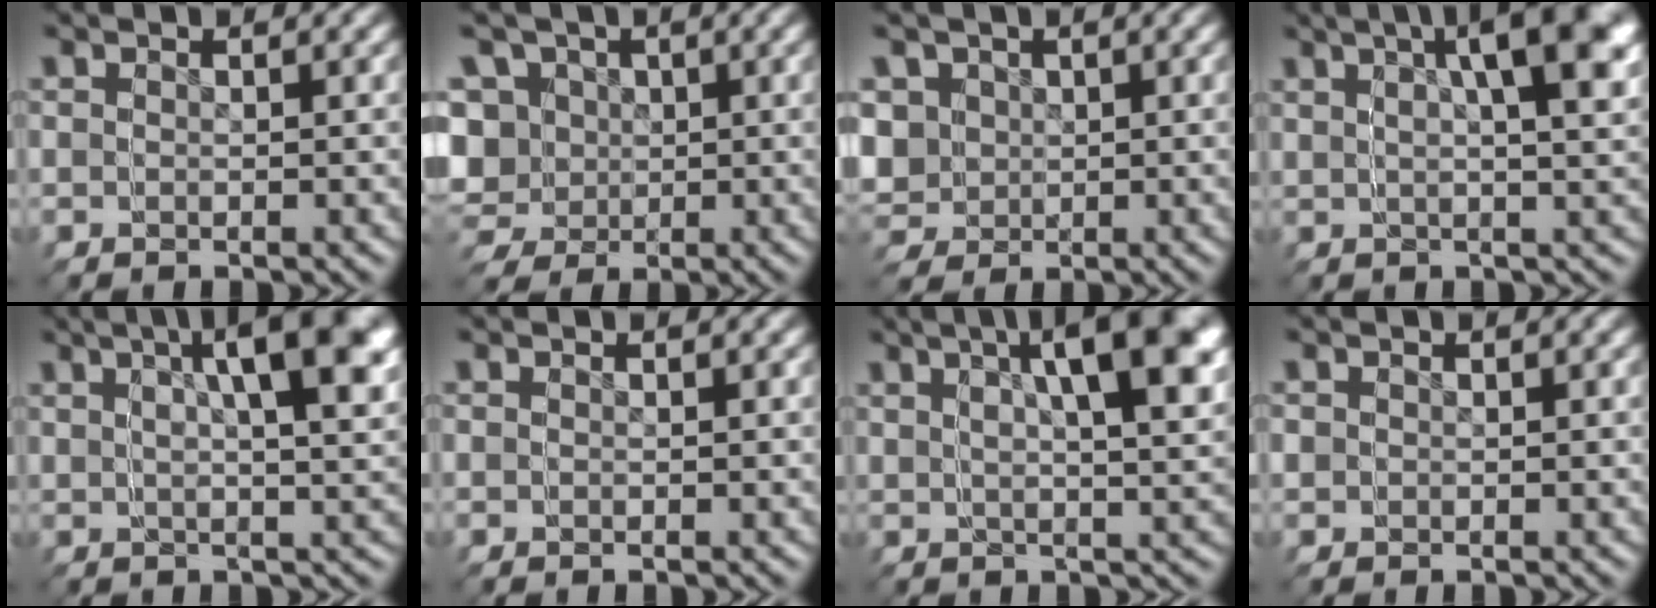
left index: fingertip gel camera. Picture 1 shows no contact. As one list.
[{"total": 11.1, "force": [0.2, 10.7, 3.1], "torque": [-0.106, -0.051, 0.013]}, {"total": 8.0, "force": [0.8, 7.9, 1.4], "torque": [-0.075, -0.038, 0.022]}, {"total": 4.4, "force": [1.4, 0.6, 4.1], "torque": [-0.044, 0.028, 0.016]}, {"total": 4.4, "force": [1.7, 0.6, 4.1], "torque": [-0.042, 0.027, 0.019]}, {"total": 0.0}, {"total": 4.9, "force": [2.1, 0.7, 4.4], "torque": [-0.046, 0.028, 0.025]}, {"total": 1.0, "force": [0.0, 1.0, -0.1], "torque": [0.002, -0.008, 0.002]}]